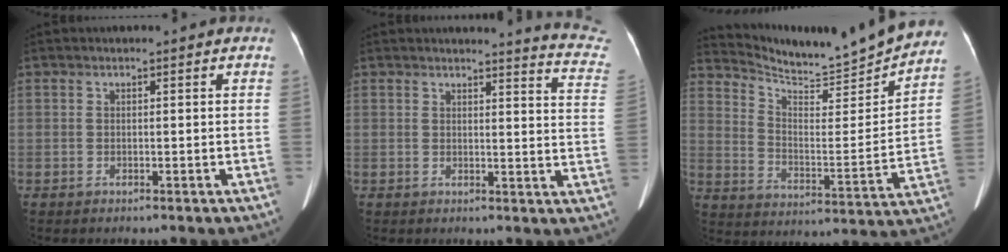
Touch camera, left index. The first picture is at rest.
{"total": 10.9, "force": [10.8, -0.4, 1.5], "torque": [0.000, -0.101, 0.084]}
{"total": 19.6, "force": [18.7, 0.7, 5.9], "torque": [-0.108, -0.060, 0.270]}